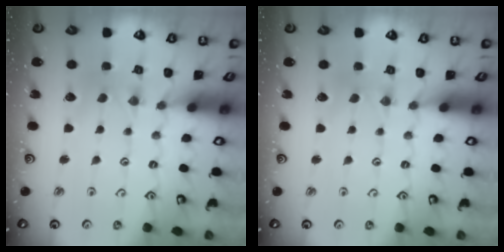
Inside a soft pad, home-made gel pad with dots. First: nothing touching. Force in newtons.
{"total": 2.1, "press": 2.1, "slide": 0.3}